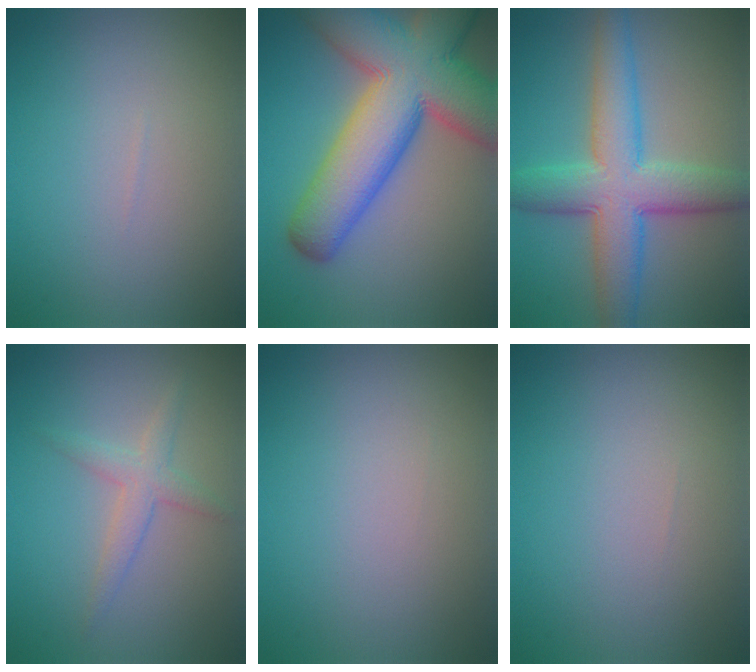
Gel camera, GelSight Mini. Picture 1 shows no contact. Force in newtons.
{"total": 14.5, "press": 14.4, "slide": 0.8}
{"total": 7.9, "press": 7.9, "slide": 0.2}
{"total": 2.2, "press": 2.2, "slide": 0.1}
{"total": 0.0}
{"total": 0.0}